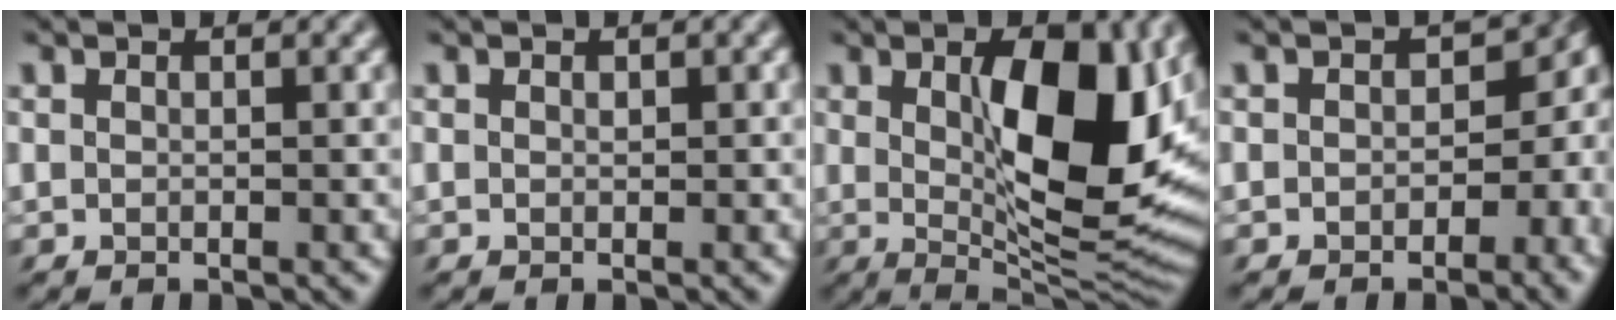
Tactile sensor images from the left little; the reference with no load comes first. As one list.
[{"total": 0.8, "force": [0.2, 0.6, 0.5], "torque": [-0.010, -0.001, 0.004]}, {"total": 11.9, "force": [2.0, 5.2, 10.5], "torque": [-0.141, -0.017, 0.034]}, {"total": 10.7, "force": [-2.0, 7.8, 7.0], "torque": [-0.086, -0.022, -0.049]}]